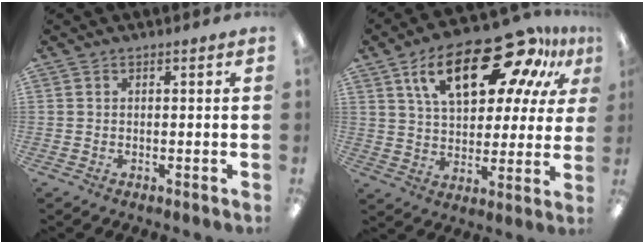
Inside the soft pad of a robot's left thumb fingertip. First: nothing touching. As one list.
[{"total": 23.7, "force": [13.0, 11.0, 16.5], "torque": [-0.265, -0.053, 0.216]}]